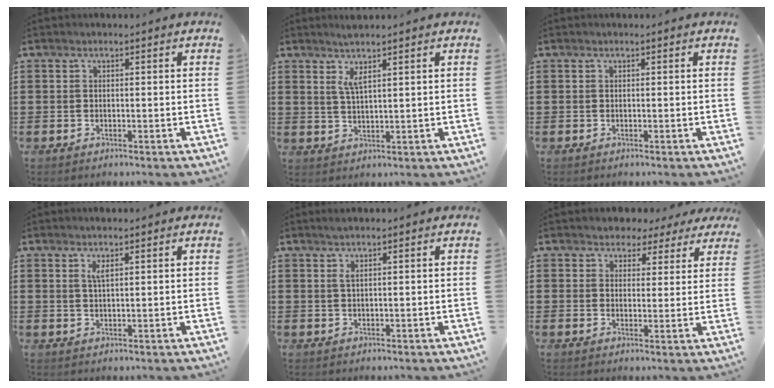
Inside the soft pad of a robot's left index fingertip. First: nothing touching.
{"total": 3.3, "force": [2.1, 0.2, 2.5], "torque": [-0.055, 0.002, 0.037]}
{"total": 0.0}
{"total": 2.7, "force": [1.4, 0.6, 2.2], "torque": [-0.048, 0.003, 0.024]}
{"total": 1.3, "force": [0.6, 0.1, 1.2], "torque": [-0.026, 0.001, 0.010]}
{"total": 3.7, "force": [3.1, 2.1, 0.2], "torque": [-0.016, -0.004, 0.054]}